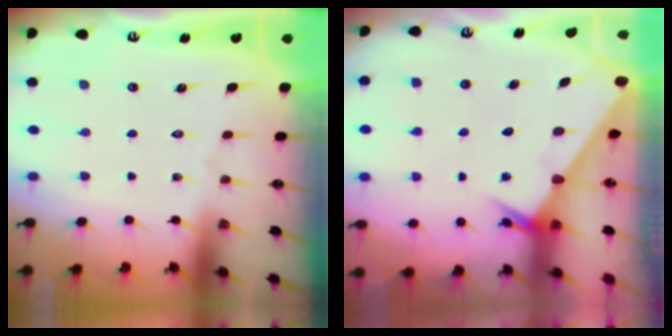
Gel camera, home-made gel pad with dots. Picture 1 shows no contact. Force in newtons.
{"total": 2.5, "press": 2.5, "slide": 0.1}